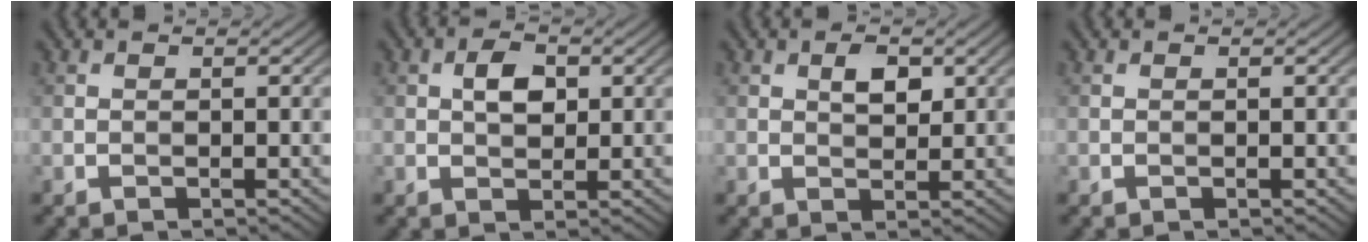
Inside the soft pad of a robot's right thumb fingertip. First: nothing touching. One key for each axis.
{"total": 3.4, "fx": 0.7, "fy": 2.1, "fz": 2.6, "tx": -0.049, "ty": 0.005, "tz": 0.010}
{"total": 2.8, "fx": 1.0, "fy": 1.5, "fz": 2.0, "tx": -0.035, "ty": -0.001, "tz": 0.018}
{"total": 0.0}